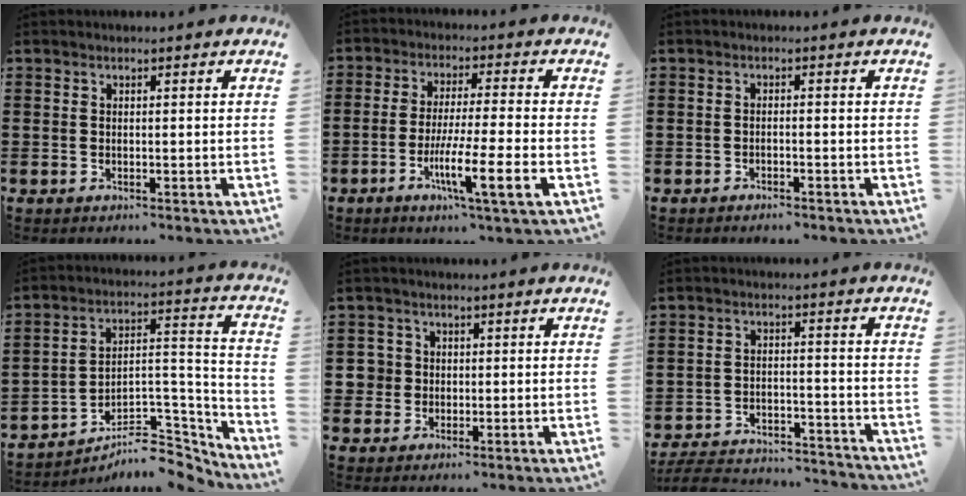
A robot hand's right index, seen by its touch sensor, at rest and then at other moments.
{"total": 8.9, "force": [-4.0, 0.4, 7.9], "torque": [-0.142, -0.009, -0.074]}
{"total": 1.0, "force": [-1.0, -0.1, 0.3], "torque": [-0.007, 0.001, -0.019]}
{"total": 7.9, "force": [-5.9, 3.9, 3.6], "torque": [-0.051, 0.017, -0.105]}
{"total": 3.5, "force": [0.0, 3.4, 0.8], "torque": [-0.038, 0.008, -0.004]}
{"total": 5.9, "force": [-5.7, 0.8, 1.4], "torque": [-0.031, 0.006, -0.114]}